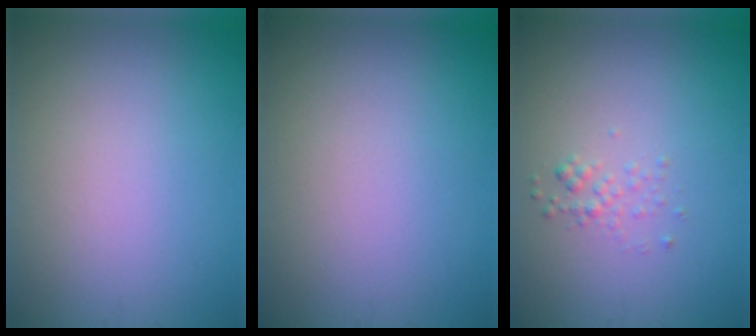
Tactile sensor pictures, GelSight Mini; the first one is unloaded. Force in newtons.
{"total": 0.0}
{"total": 1.0, "press": 1.0, "slide": 0.1}